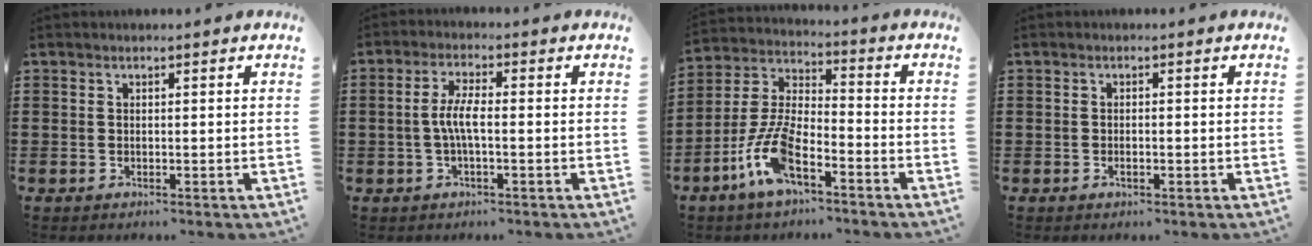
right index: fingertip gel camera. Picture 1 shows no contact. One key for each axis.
{"total": 4.1, "fx": -0.9, "fy": 0.8, "fz": 3.9, "tx": -0.085, "ty": -0.002, "tz": -0.023}
{"total": 9.6, "fx": -5.8, "fy": 3.2, "fz": 6.9, "tx": -0.174, "ty": -0.007, "tz": -0.117}
{"total": 0.7, "fx": -0.2, "fy": 0.2, "fz": 0.7, "tx": -0.014, "ty": -0.004, "tz": -0.002}